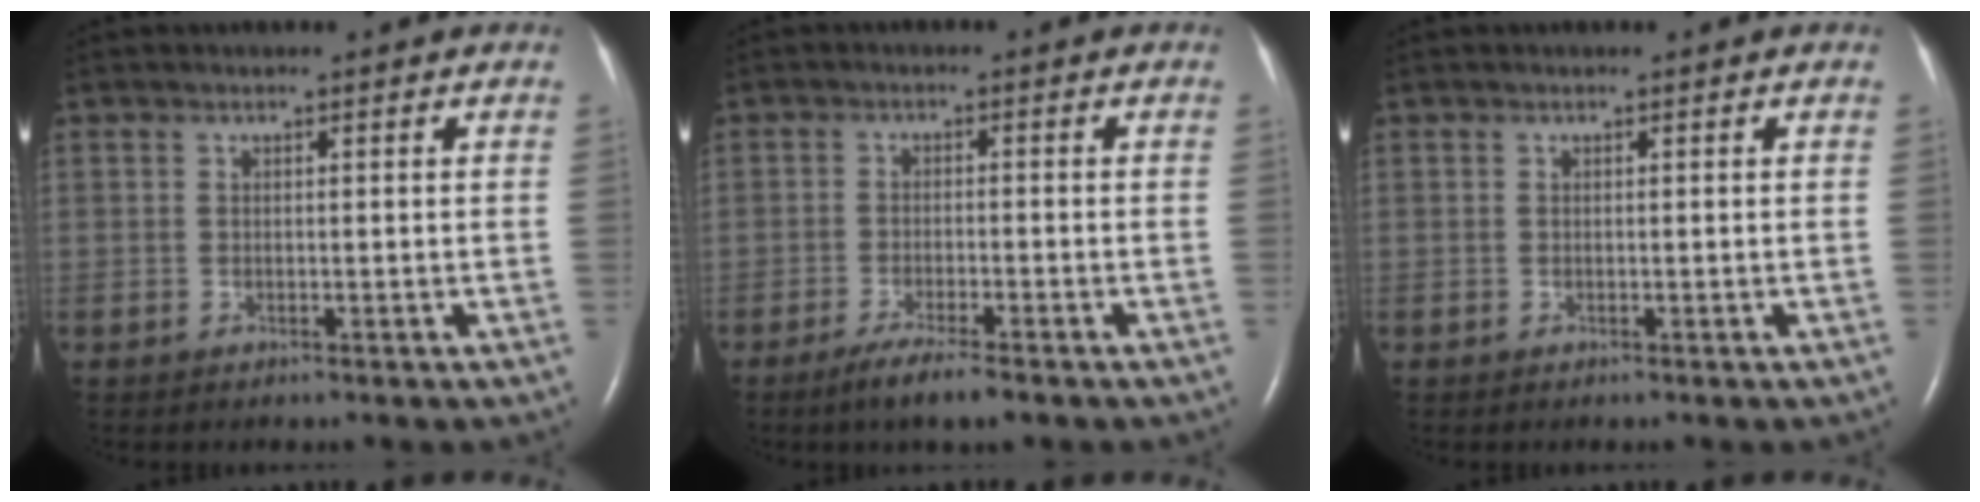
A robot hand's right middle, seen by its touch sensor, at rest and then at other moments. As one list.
[{"total": 5.1, "force": [-3.6, 0.4, 3.6], "torque": [-0.071, -0.012, -0.059]}, {"total": 0.0}]